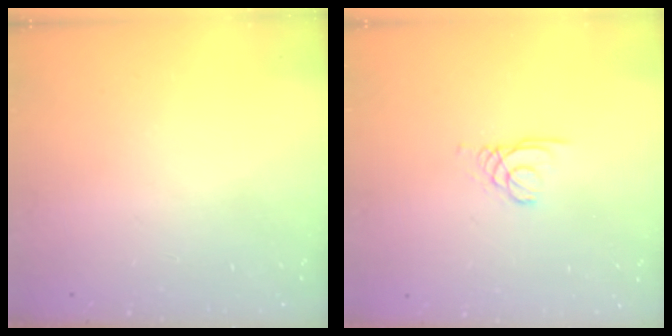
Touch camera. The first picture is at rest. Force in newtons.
{"total": 1.7, "press": 1.7, "slide": 0.1}